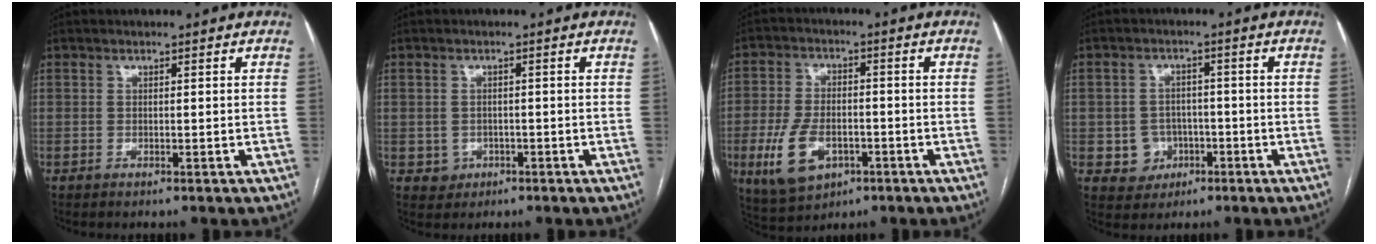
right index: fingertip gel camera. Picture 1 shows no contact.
{"total": 2.7, "force": [-0.7, 2.6, 0.2], "torque": [0.007, 0.009, -0.005]}
{"total": 9.7, "force": [-3.5, 5.8, 7.0], "torque": [-0.150, 0.001, -0.051]}
{"total": 4.9, "force": [-1.4, 4.7, 0.8], "torque": [-0.004, 0.011, -0.013]}